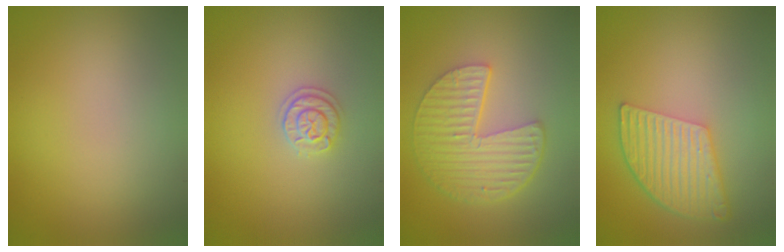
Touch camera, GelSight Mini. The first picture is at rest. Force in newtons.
{"total": 1.9, "press": 1.9, "slide": 0.2}
{"total": 5.8, "press": 4.2, "slide": 4.0}
{"total": 5.3, "press": 4.0, "slide": 3.5}